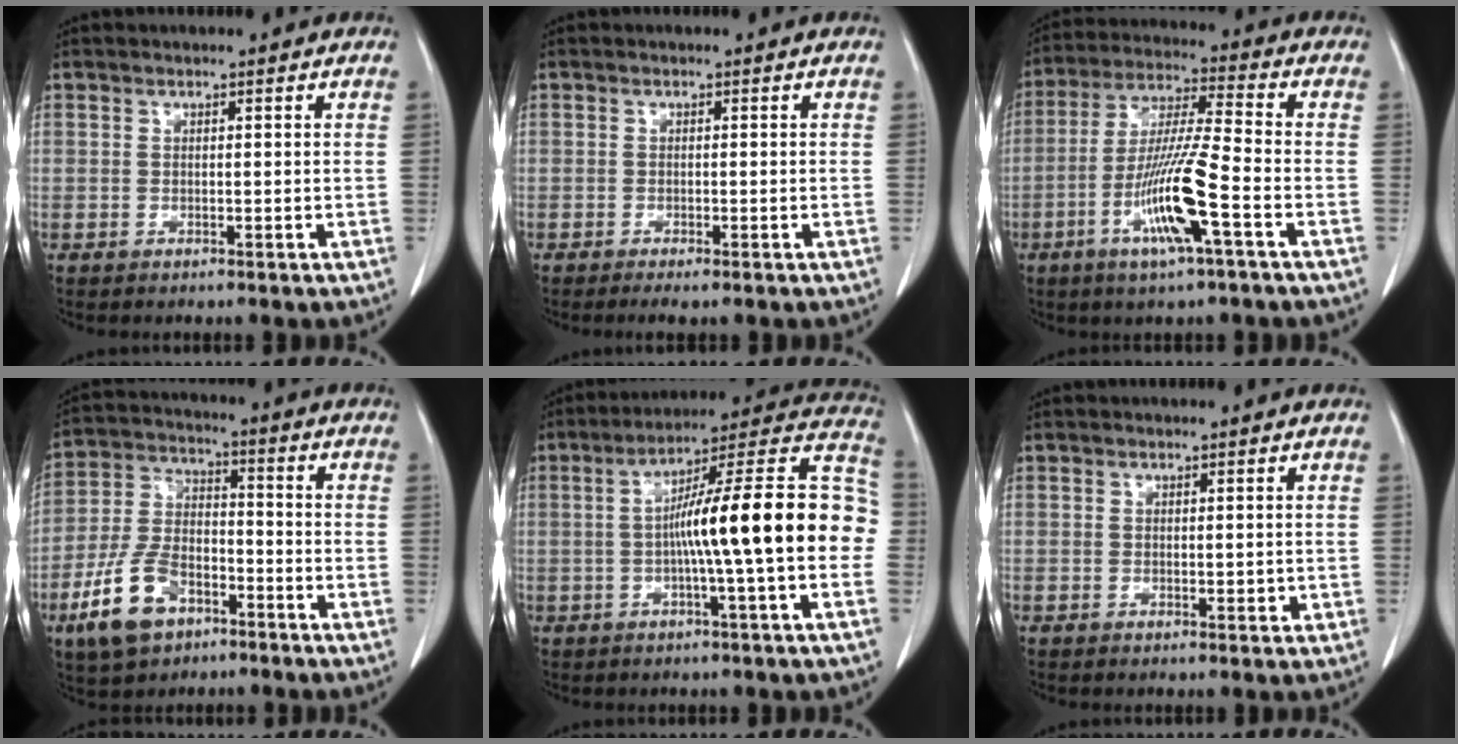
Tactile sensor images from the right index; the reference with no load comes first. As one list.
[{"total": 1.8, "force": [-1.3, 0.1, 1.3], "torque": [-0.022, -0.007, -0.019]}, {"total": 12.6, "force": [-4.8, 0.0, 11.6], "torque": [-0.232, -0.010, -0.093]}, {"total": 11.9, "force": [-6.5, 6.4, 7.6], "torque": [-0.172, 0.006, -0.121]}, {"total": 19.8, "force": [-1.1, 0.9, 19.7], "torque": [-0.269, 0.041, -0.023]}, {"total": 1.1, "force": [-0.1, 0.5, 1.0], "torque": [-0.014, -0.003, 0.002]}]